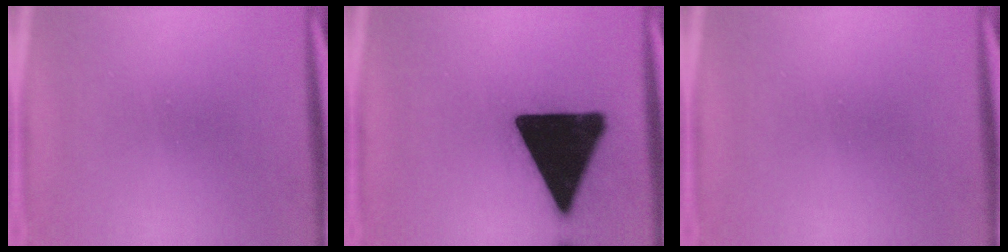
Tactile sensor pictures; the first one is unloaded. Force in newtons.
{"total": 21.1}
{"total": 0.0}